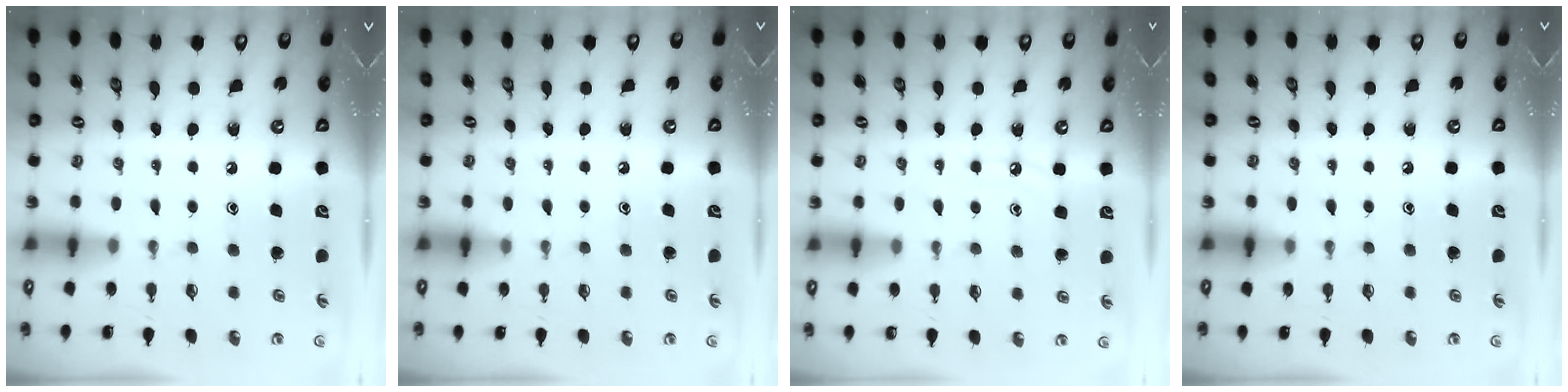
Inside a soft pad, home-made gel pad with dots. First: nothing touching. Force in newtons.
{"total": 5.1, "press": 5.0, "slide": 0.7}
{"total": 5.1, "press": 5.1, "slide": 0.5}
{"total": 5.1, "press": 5.0, "slide": 0.7}